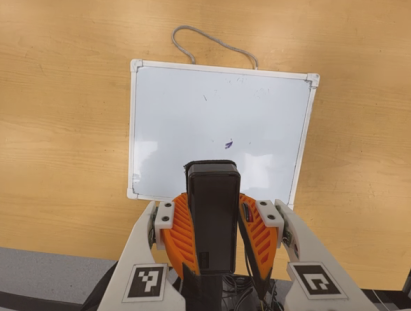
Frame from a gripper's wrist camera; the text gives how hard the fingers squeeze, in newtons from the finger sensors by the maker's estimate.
{"total": 8.6, "left": 7.3, "right": 9.9}